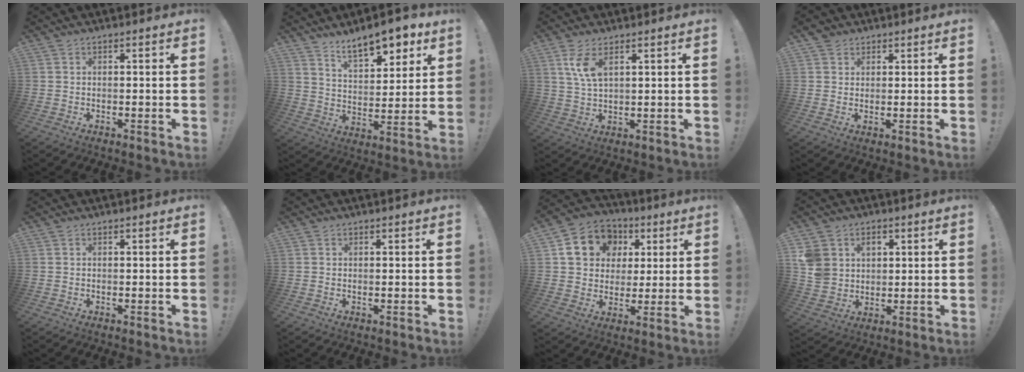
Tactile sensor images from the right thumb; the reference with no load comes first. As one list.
[{"total": 13.0, "force": [9.3, 5.1, 7.5], "torque": [-0.103, -0.058, 0.159]}, {"total": 6.8, "force": [3.3, 2.6, 5.4], "torque": [-0.101, -0.014, 0.055]}, {"total": 3.1, "force": [1.9, 2.4, 0.5], "torque": [-0.003, -0.007, 0.034]}, {"total": 0.0}, {"total": 0.0}, {"total": 14.2, "force": [5.0, 11.9, 6.0], "torque": [-0.084, -0.014, 0.107]}, {"total": 8.7, "force": [3.4, 7.5, 2.7], "torque": [-0.052, -0.016, 0.072]}]